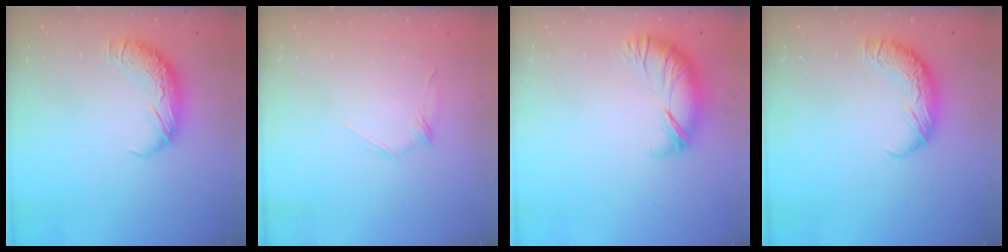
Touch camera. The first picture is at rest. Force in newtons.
{"total": 7.2, "press": 7.2, "slide": 0.9}
{"total": 3.3, "press": 2.6, "slide": 2.0}
{"total": 0.0}